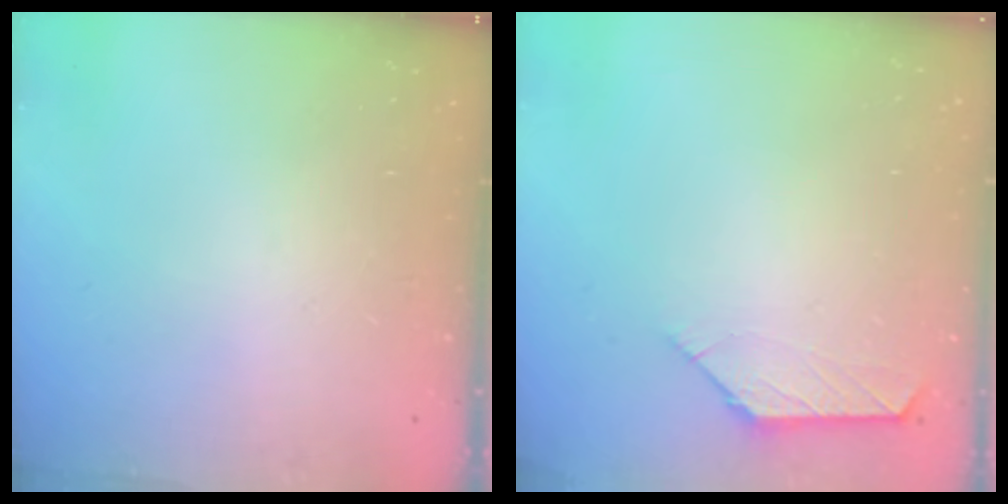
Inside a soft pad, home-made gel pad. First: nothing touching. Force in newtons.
{"total": 3.7, "press": 3.6, "slide": 0.6}